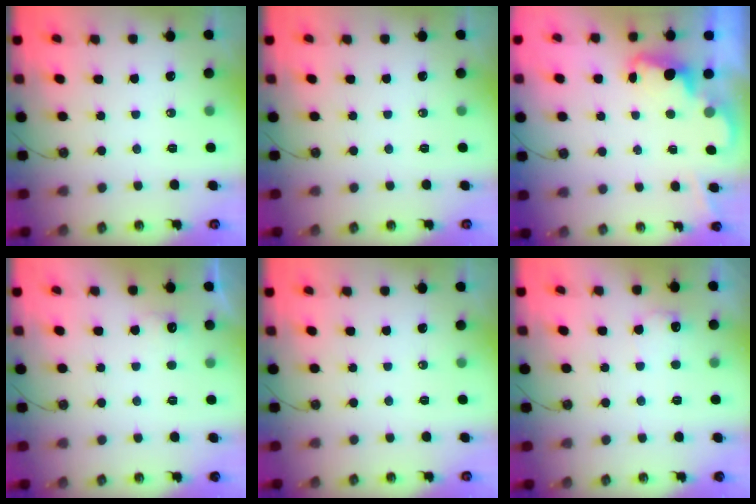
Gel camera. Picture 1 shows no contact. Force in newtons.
{"total": 0.0}
{"total": 2.5, "press": 2.4, "slide": 0.5}
{"total": 6.3, "press": 6.2, "slide": 1.4}
{"total": 0.0}
{"total": 6.6, "press": 6.6, "slide": 0.5}